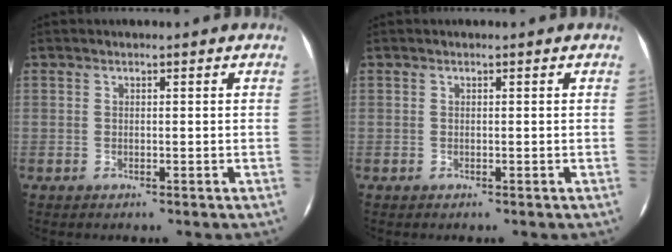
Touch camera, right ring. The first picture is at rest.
{"total": 0.0}